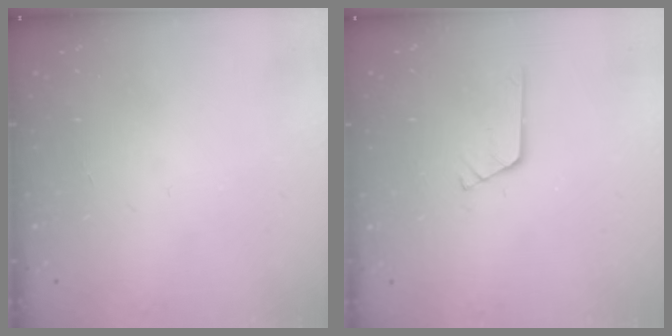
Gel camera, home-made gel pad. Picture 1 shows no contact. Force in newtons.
{"total": 2.9, "press": 2.8, "slide": 0.3}